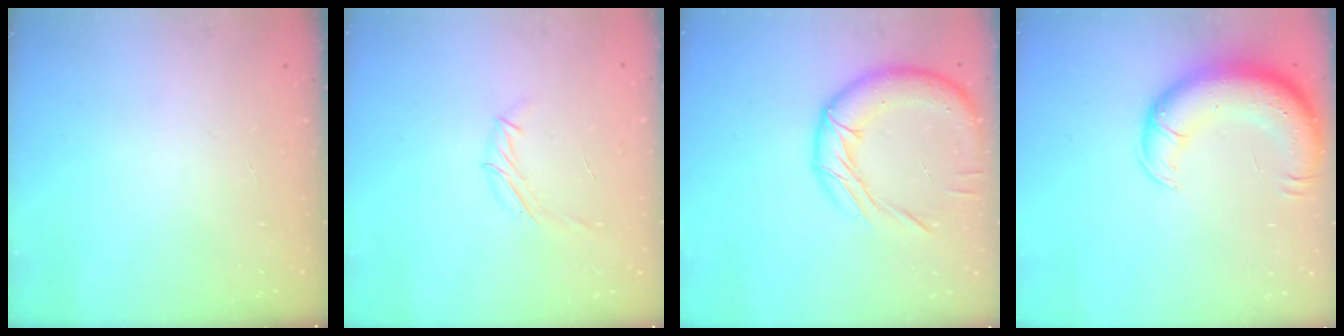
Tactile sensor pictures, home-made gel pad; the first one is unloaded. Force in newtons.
{"total": 5.7, "press": 5.6, "slide": 1.0}
{"total": 17.5, "press": 17.4, "slide": 1.5}
{"total": 15.7, "press": 15.3, "slide": 3.9}